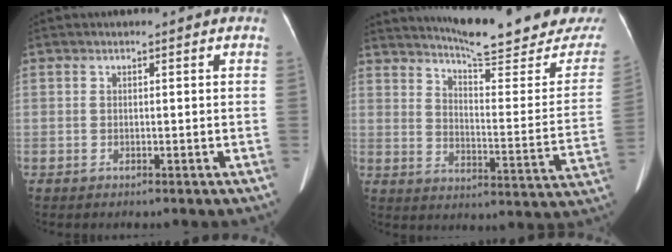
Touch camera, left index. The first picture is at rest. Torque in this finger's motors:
{"motor_torque": [0.79, -1.19, 0.28, 0.07]}